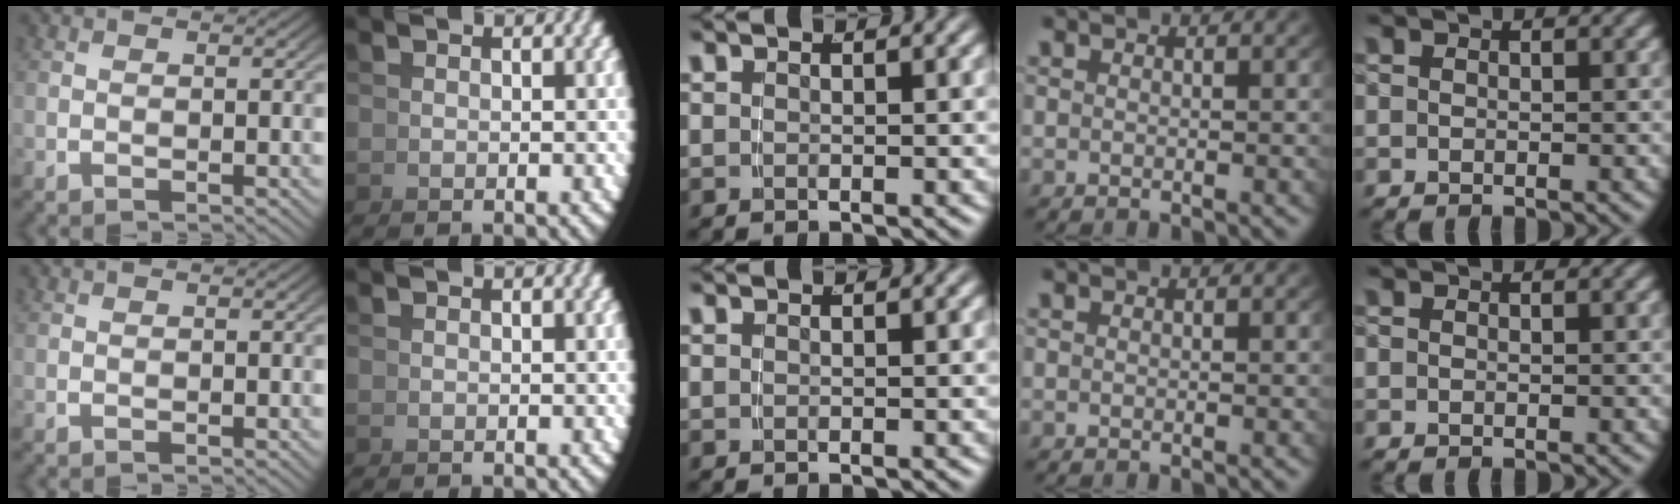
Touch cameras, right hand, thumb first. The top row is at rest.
{}